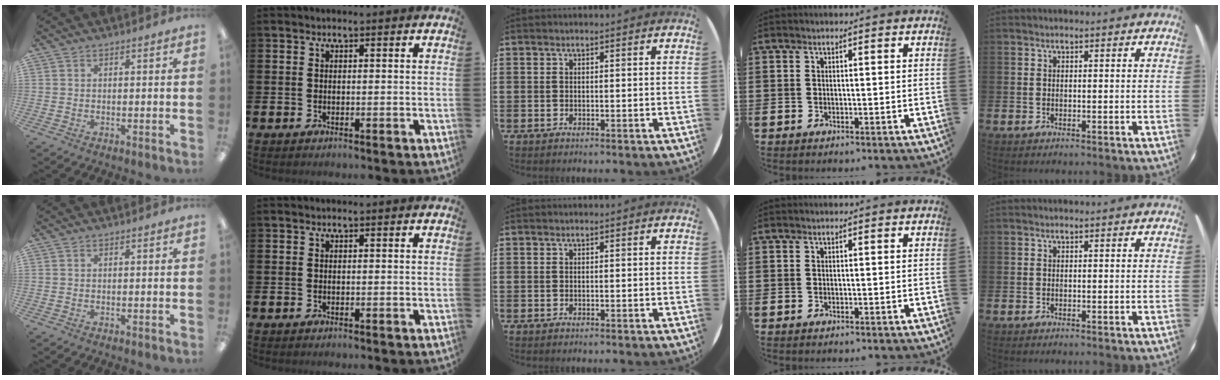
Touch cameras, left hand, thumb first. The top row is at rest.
{}